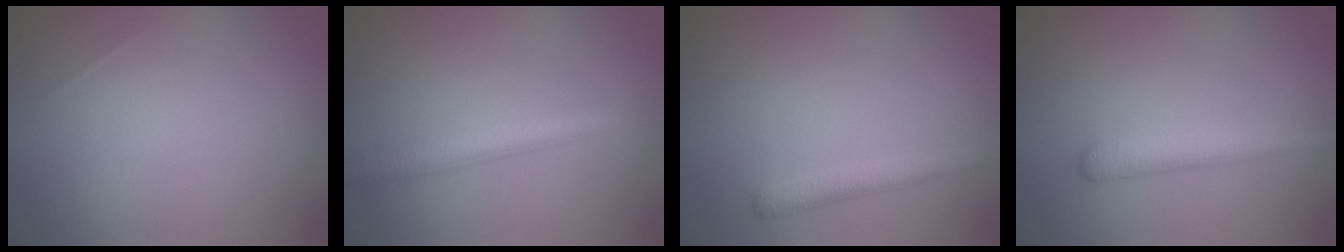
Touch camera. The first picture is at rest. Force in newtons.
{"total": 3.3, "press": 3.3, "slide": 0.1}
{"total": 1.9, "press": 1.9, "slide": 0.1}
{"total": 2.9, "press": 2.9, "slide": 0.1}